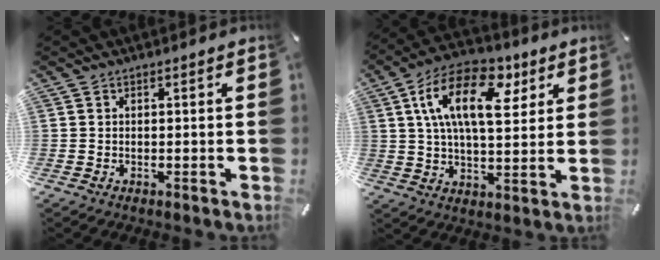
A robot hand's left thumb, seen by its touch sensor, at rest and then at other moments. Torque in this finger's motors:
{"motor_torque": [0.90, 1.18, 1.85, -0.93, 0.39]}